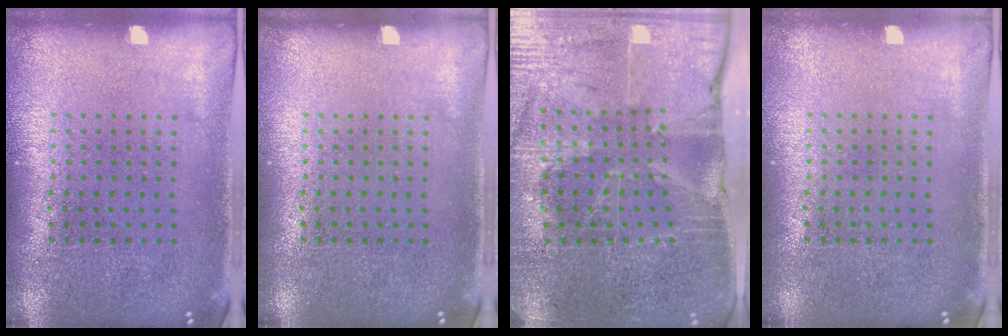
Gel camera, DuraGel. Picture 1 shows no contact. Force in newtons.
{"total": 0.0}
{"total": 3.5, "press": 3.4, "slide": 0.7}
{"total": 0.0}